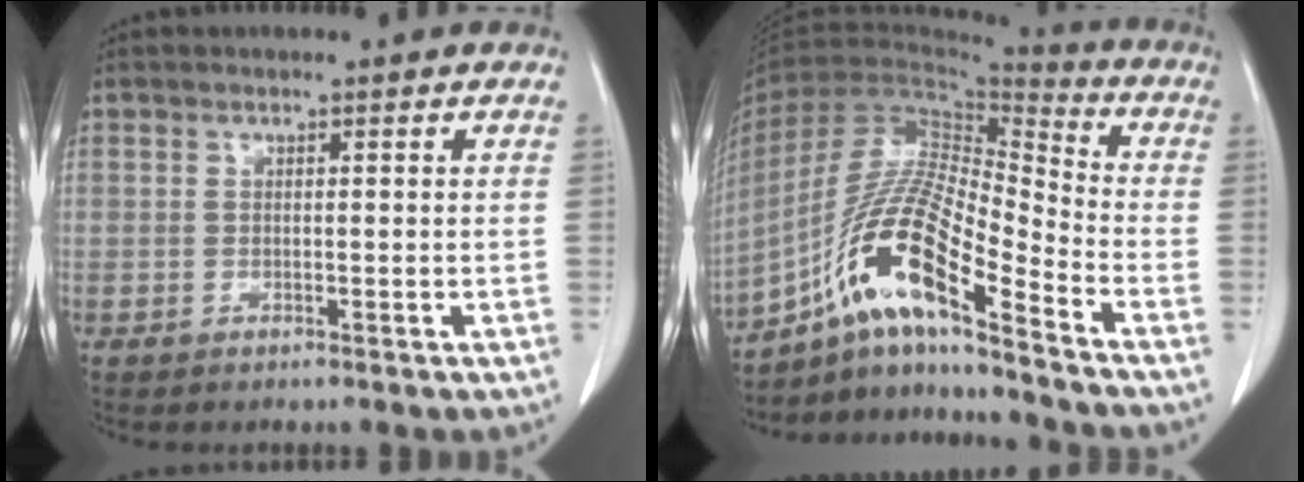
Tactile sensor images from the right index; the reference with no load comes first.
{"total": 16.2, "force": [-10.1, 1.2, 12.5], "torque": [-0.249, 0.000, -0.182]}